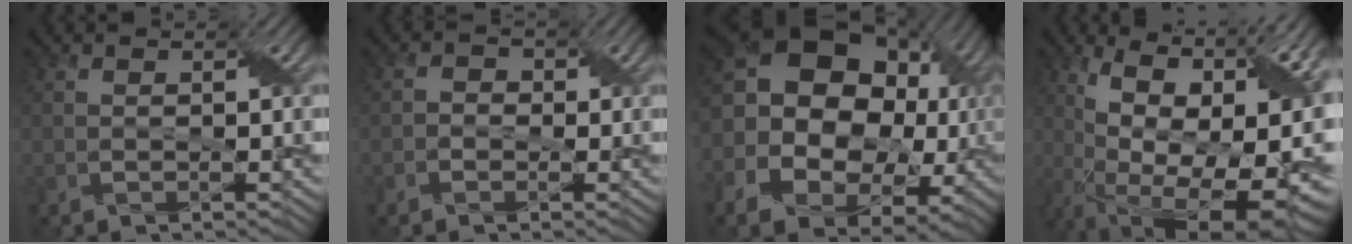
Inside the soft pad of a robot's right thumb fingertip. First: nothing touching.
{"total": 1.5, "force": [-0.5, 1.4, 0.4], "torque": [0.001, 0.007, -0.017]}
{"total": 20.8, "force": [1.3, 16.3, 12.9], "torque": [-0.278, 0.000, 0.030]}
{"total": 19.7, "force": [-1.0, 10.1, 16.9], "torque": [-0.238, 0.002, 0.000]}